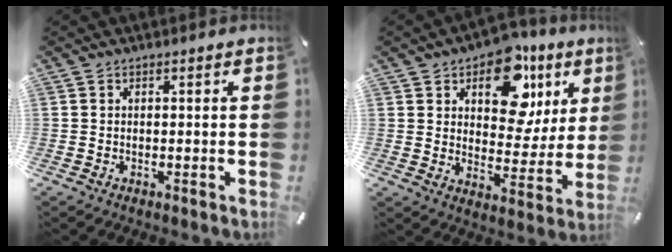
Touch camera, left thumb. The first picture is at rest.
{"total": 15.5, "force": [8.4, 9.7, 8.6], "torque": [-0.116, -0.053, 0.146]}